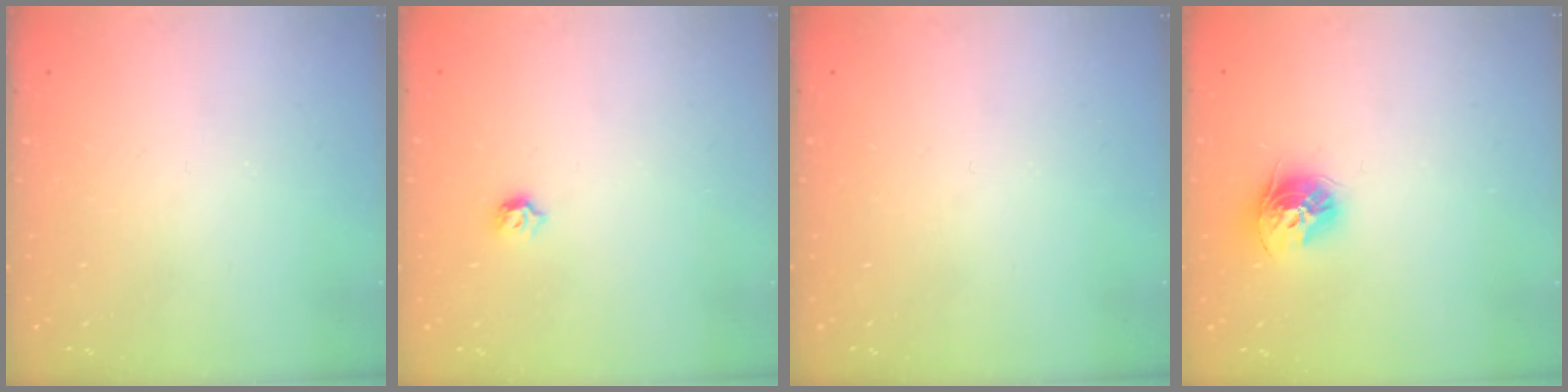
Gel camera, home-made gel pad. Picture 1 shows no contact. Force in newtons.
{"total": 3.8, "press": 3.7, "slide": 0.8}
{"total": 0.0}
{"total": 10.6, "press": 10.6, "slide": 1.0}